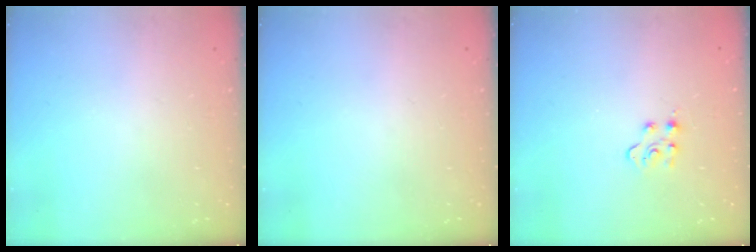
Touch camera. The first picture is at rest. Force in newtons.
{"total": 0.0}
{"total": 3.6, "press": 3.6, "slide": 0.5}